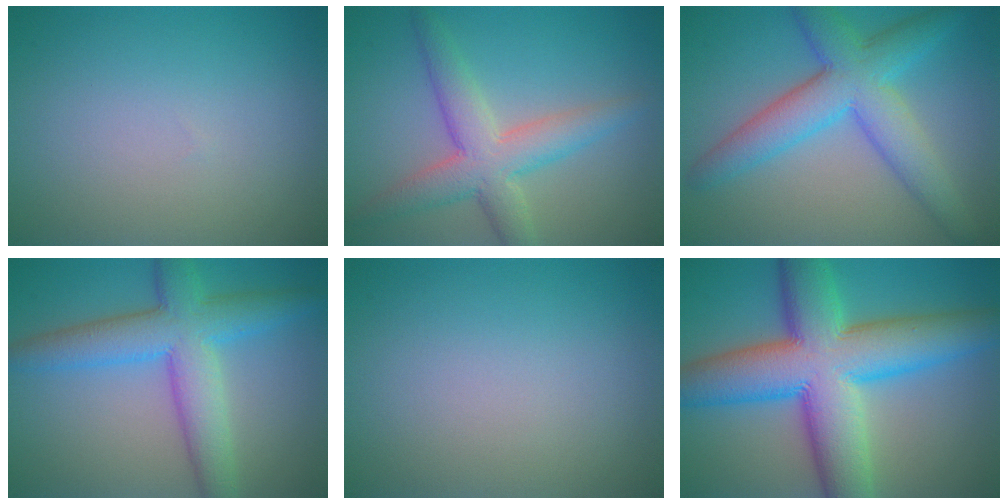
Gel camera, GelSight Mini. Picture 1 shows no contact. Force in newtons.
{"total": 5.3, "press": 5.3, "slide": 0.1}
{"total": 7.2, "press": 7.2, "slide": 0.1}
{"total": 7.2, "press": 7.2, "slide": 0.2}
{"total": 0.0}
{"total": 13.3, "press": 13.3, "slide": 0.4}